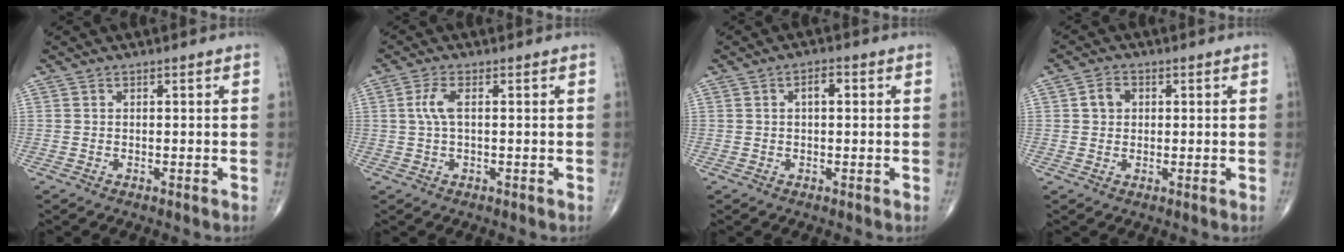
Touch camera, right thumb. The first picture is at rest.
{"total": 3.4, "force": [0.4, 1.1, 3.2], "torque": [-0.085, 0.007, 0.007]}
{"total": 2.6, "force": [0.5, 1.2, 2.2], "torque": [-0.034, 0.007, 0.005]}
{"total": 3.1, "force": [0.6, 2.6, 1.7], "torque": [-0.019, 0.005, 0.008]}